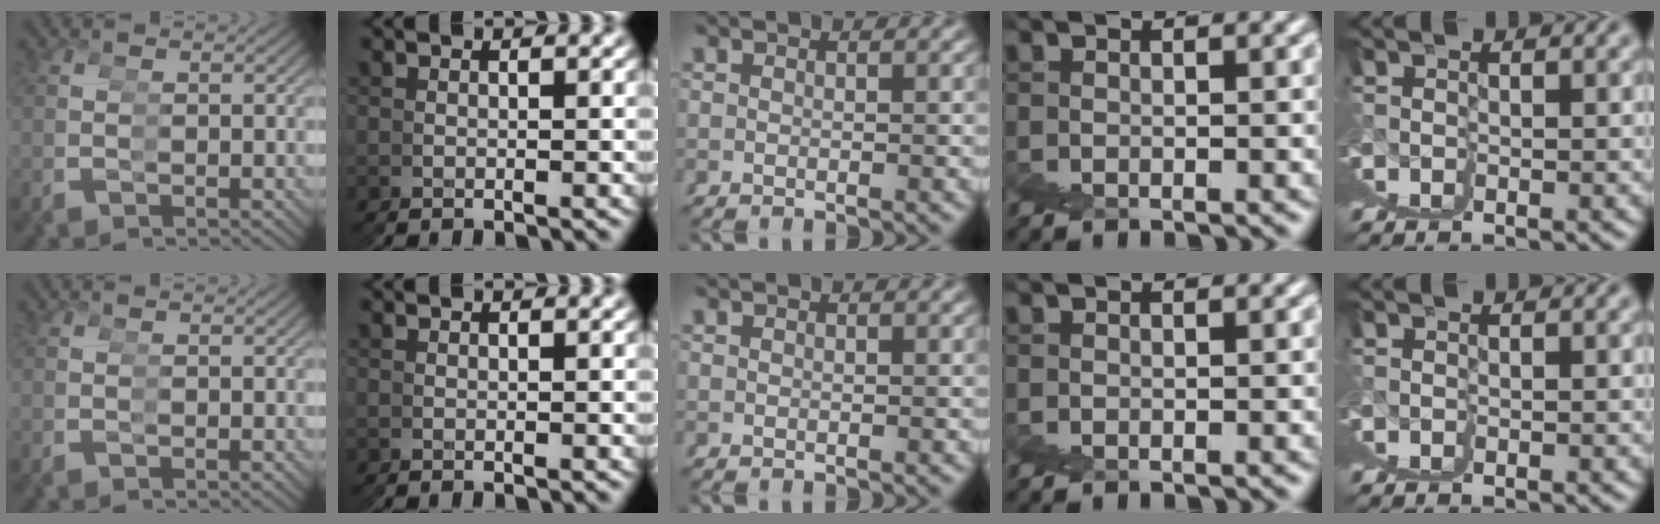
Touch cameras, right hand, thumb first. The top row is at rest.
{}